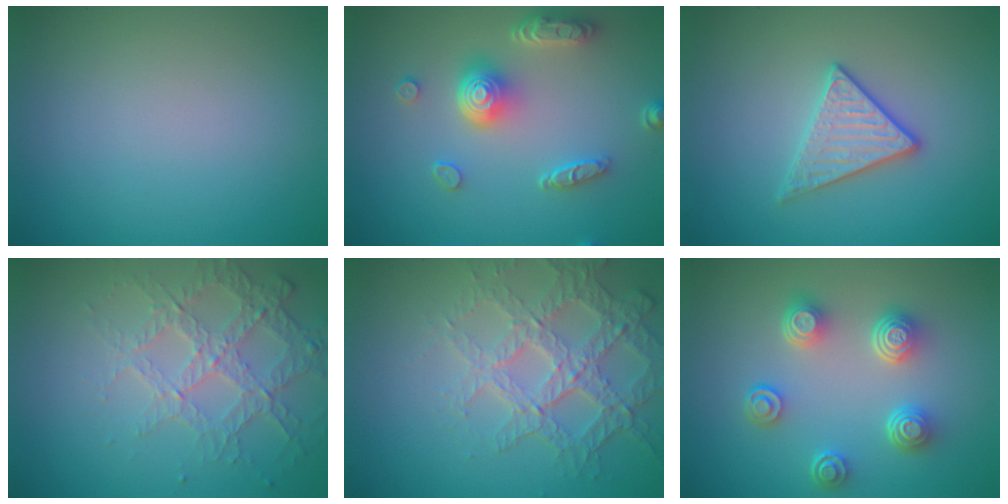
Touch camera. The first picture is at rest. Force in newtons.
{"total": 5.1, "press": 4.0, "slide": 3.1}
{"total": 2.8, "press": 2.7, "slide": 0.6}
{"total": 4.0, "press": 3.1, "slide": 2.5}
{"total": 4.3, "press": 4.1, "slide": 1.3}
{"total": 4.5, "press": 3.5, "slide": 2.9}